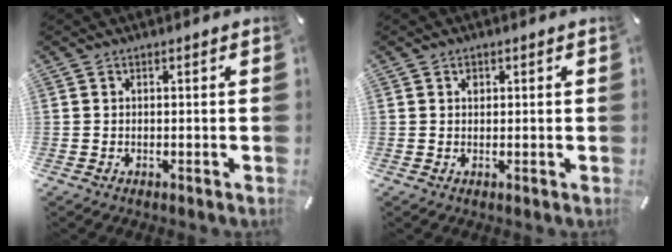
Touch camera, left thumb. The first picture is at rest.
{"total": 1.0, "force": [0.3, 0.8, 0.3], "torque": [0.001, -0.002, 0.005]}